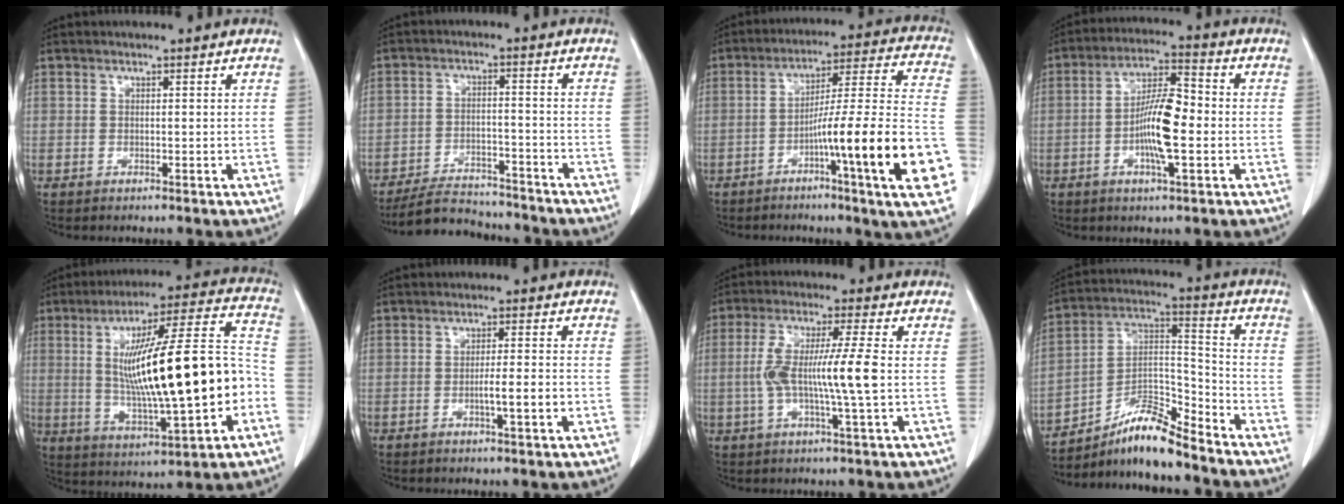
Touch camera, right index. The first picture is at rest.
{"total": 10.2, "force": [-9.7, 2.5, 2.1], "torque": [-0.028, 0.004, -0.153]}
{"total": 20.8, "force": [-7.2, -0.5, 19.5], "torque": [-0.236, 0.003, -0.109]}
{"total": 9.8, "force": [-1.8, 2.0, 9.4], "torque": [-0.175, 0.008, -0.035]}
{"total": 22.4, "force": [-2.0, 3.1, 22.1], "torque": [-0.363, 0.024, -0.022]}
{"total": 4.0, "force": [-1.3, 0.0, 3.8], "torque": [-0.058, -0.002, -0.020]}
{"total": 9.9, "force": [-0.8, 0.0, 9.8], "torque": [-0.193, 0.008, -0.019]}
{"total": 11.6, "force": [-10.0, 1.3, 5.7], "torque": [-0.104, 0.018, -0.177]}